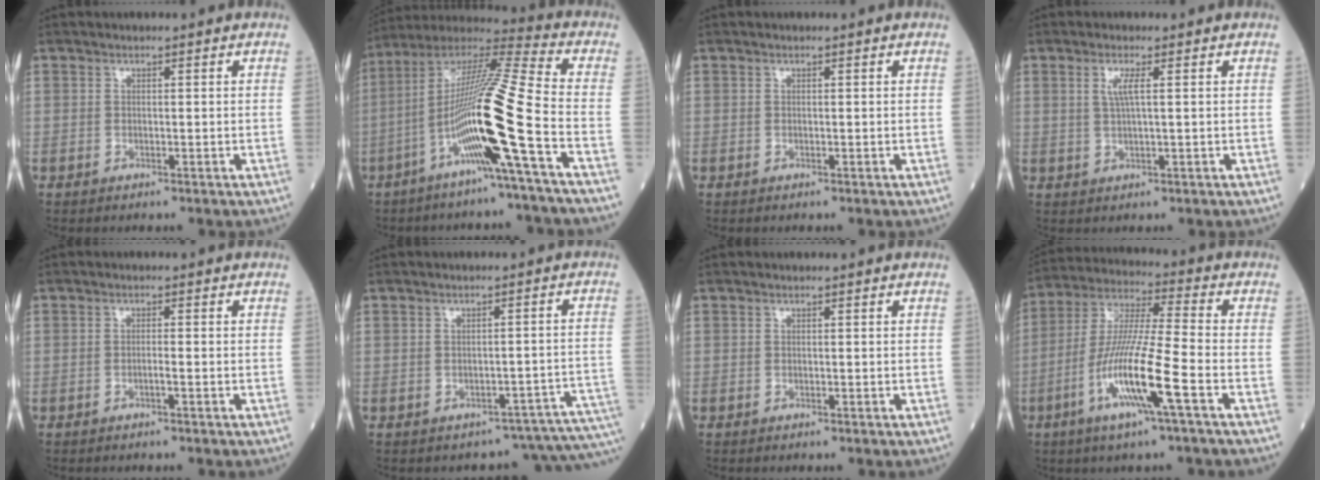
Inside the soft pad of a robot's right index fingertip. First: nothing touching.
{"total": 16.6, "force": [-5.8, -2.0, 15.4], "torque": [-0.297, -0.004, -0.117]}
{"total": 0.0}
{"total": 2.6, "force": [0.8, 0.0, 2.5], "torque": [-0.057, 0.000, 0.016]}
{"total": 0.9, "force": [-0.4, -0.3, 0.7], "torque": [-0.013, 0.001, -0.008]}
{"total": 7.0, "force": [-6.0, 2.2, 2.9], "torque": [-0.017, 0.044, -0.057]}
{"total": 0.0}
{"total": 13.4, "force": [-5.0, -0.2, 12.4], "torque": [-0.253, -0.010, -0.100]}